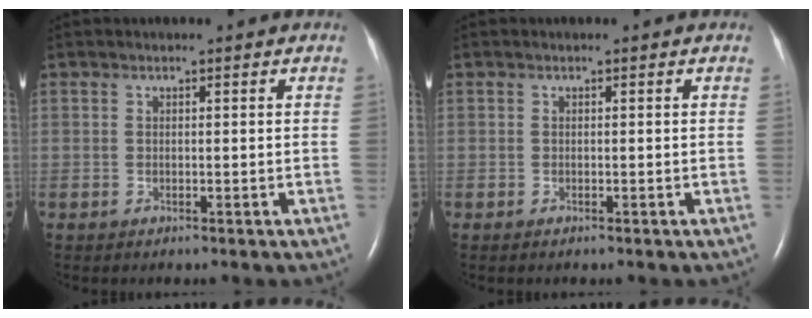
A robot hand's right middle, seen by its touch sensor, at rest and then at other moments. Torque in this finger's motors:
{"motor_torque": [0.21, 0.08, 0.08, 0.01]}